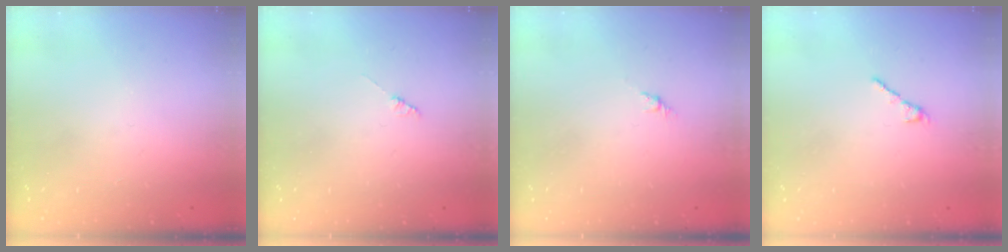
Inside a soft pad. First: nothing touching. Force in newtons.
{"total": 0.9, "press": 0.8, "slide": 0.2}
{"total": 3.0, "press": 2.9, "slide": 0.7}
{"total": 2.2, "press": 2.2, "slide": 0.4}